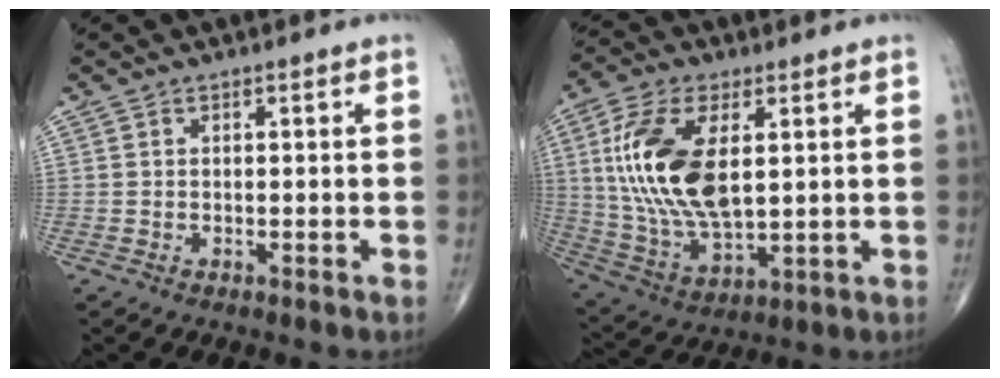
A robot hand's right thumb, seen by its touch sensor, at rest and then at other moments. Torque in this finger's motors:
{"motor_torque": [1.61, 2.78, 1.33, -0.05, 0.60]}